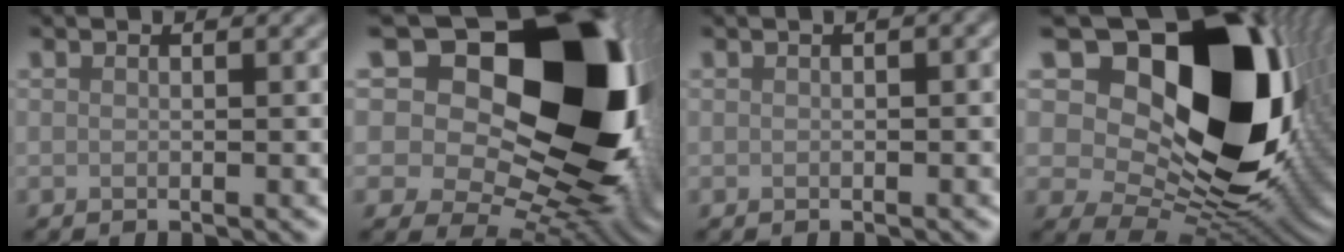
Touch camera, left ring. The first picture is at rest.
{"total": 20.8, "force": [6.9, 13.1, 14.6], "torque": [-0.217, 0.053, 0.129]}
{"total": 0.6, "force": [0.0, 0.4, 0.4], "torque": [-0.006, 0.000, 0.002]}
{"total": 18.7, "force": [6.1, 11.7, 13.2], "torque": [-0.224, 0.011, 0.126]}